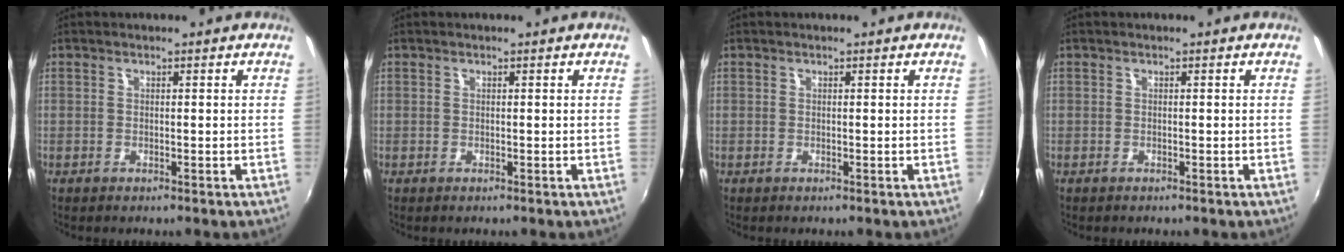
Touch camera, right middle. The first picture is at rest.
{"total": 0.0}
{"total": 0.0}
{"total": 0.0}